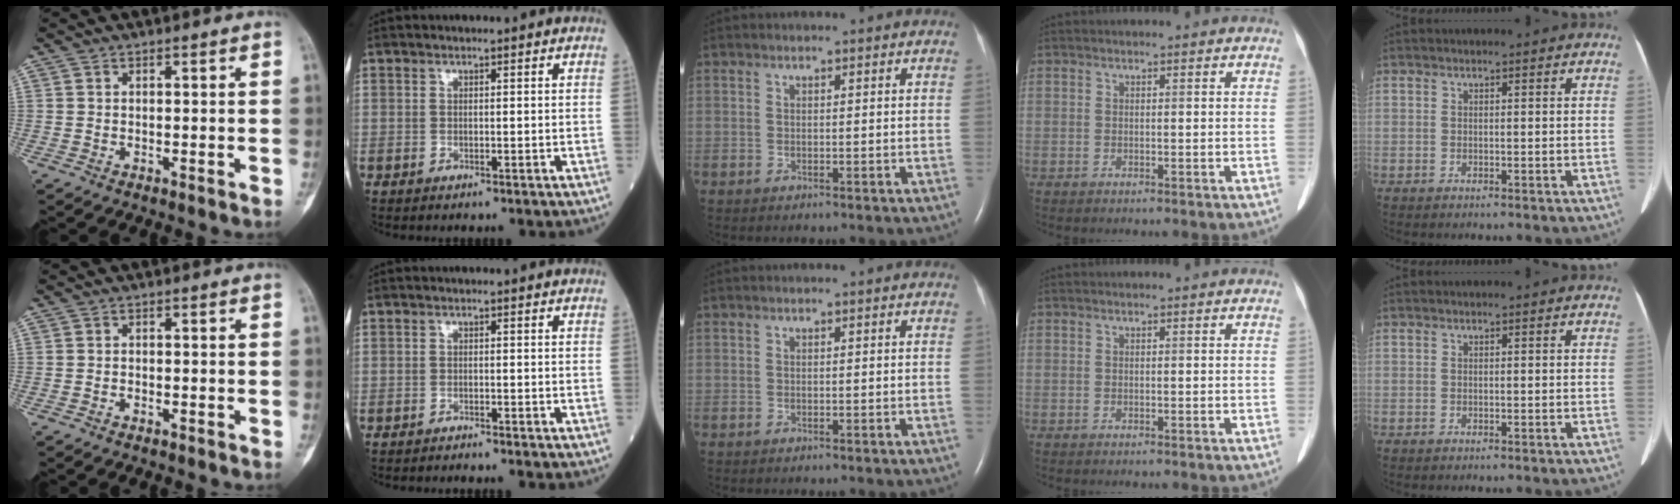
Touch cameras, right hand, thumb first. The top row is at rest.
{"thumb": {"total": 0.7, "force": [-0.6, 0.3, 0.3], "torque": [-0.011, 0.006, -0.009]}, "index": {"total": 1.9, "force": [-1.9, -0.2, 0.4], "torque": [-0.005, 0.000, -0.025]}}